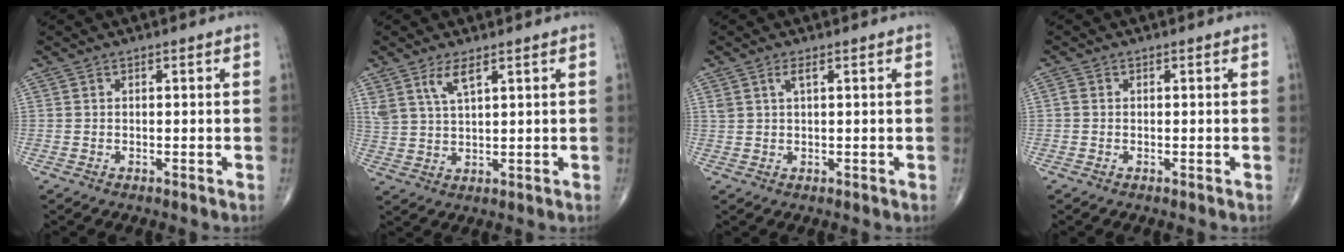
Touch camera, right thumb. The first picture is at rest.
{"total": 4.8, "force": [2.9, 1.4, 3.5], "torque": [-0.075, -0.013, 0.064]}
{"total": 1.8, "force": [1.0, 0.5, 1.5], "torque": [-0.037, 0.004, 0.022]}
{"total": 0.8, "force": [-0.1, 0.6, 0.4], "torque": [-0.007, 0.000, -0.005]}